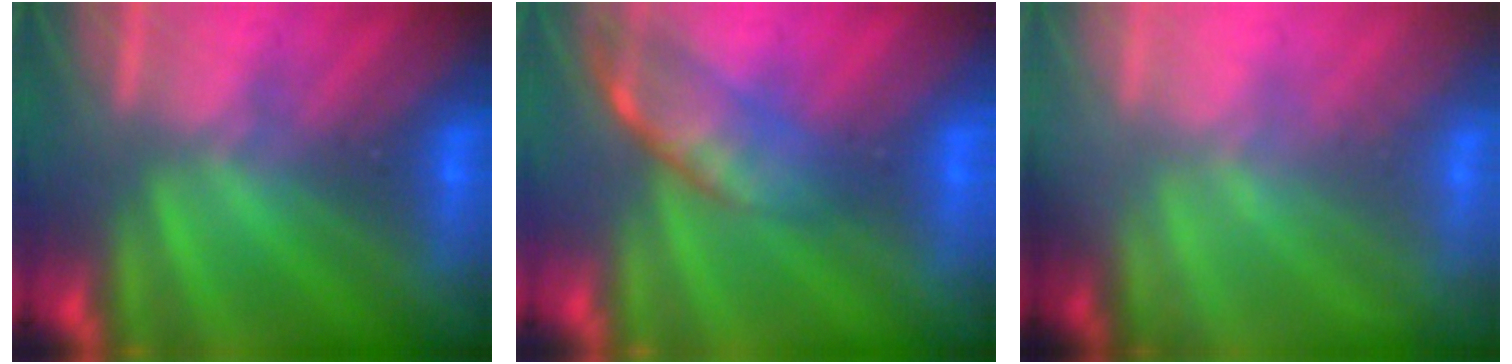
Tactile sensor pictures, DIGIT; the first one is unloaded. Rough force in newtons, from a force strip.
{"total": 2.6}
{"total": 7.1}